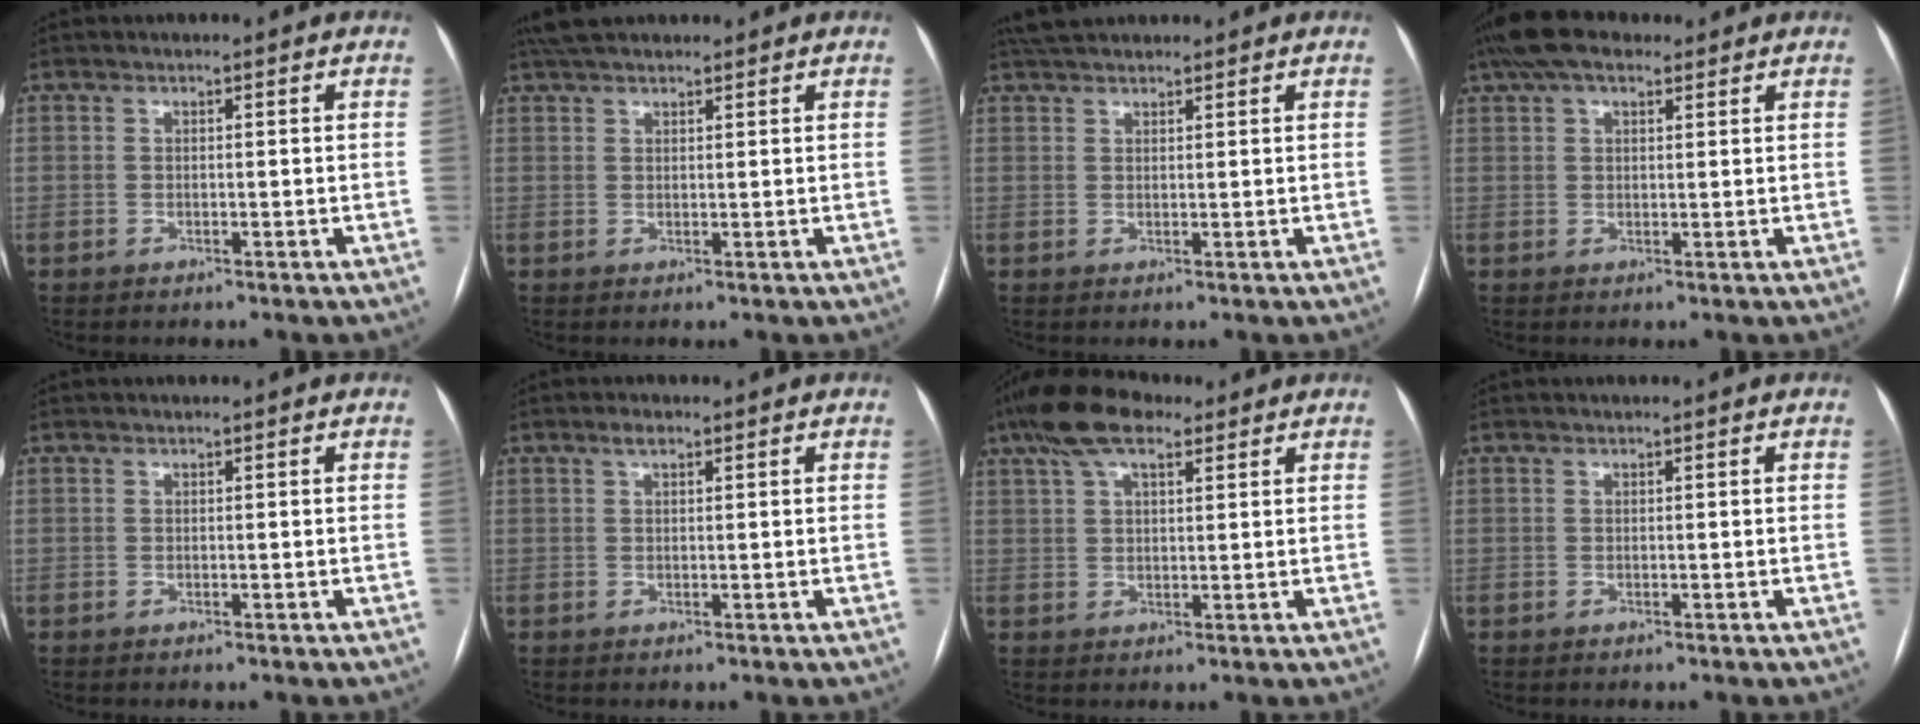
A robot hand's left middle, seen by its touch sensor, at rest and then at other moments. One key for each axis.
{"total": 5.6, "fx": 4.7, "fy": 1.7, "fz": 2.4, "tx": -0.041, "ty": 0.037, "tz": 0.085}
{"total": 5.2, "fx": 4.5, "fy": 1.5, "fz": 2.0, "tx": -0.032, "ty": 0.037, "tz": 0.081}
{"total": 7.4, "fx": 5.2, "fy": 3.2, "fz": 4.2, "tx": -0.085, "ty": 0.040, "tz": 0.093}
{"total": 0.0}
{"total": 1.4, "fx": 0.9, "fy": 0.5, "fz": 1.0, "tx": -0.018, "ty": 0.009, "tz": 0.015}
{"total": 8.7, "fx": 5.6, "fy": 3.3, "fz": 5.8, "tx": -0.117, "ty": 0.035, "tz": 0.100}
{"total": 0.0}